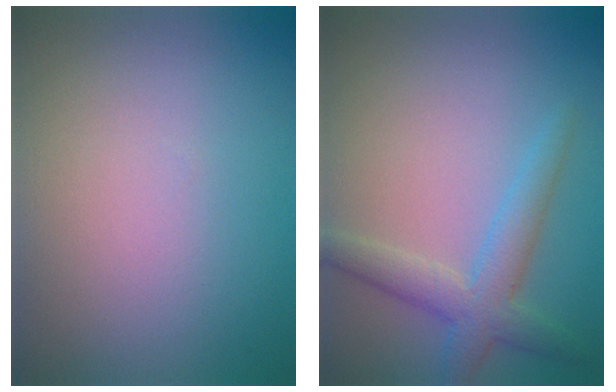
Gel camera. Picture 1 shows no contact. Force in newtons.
{"total": 3.6, "press": 3.6, "slide": 0.2}